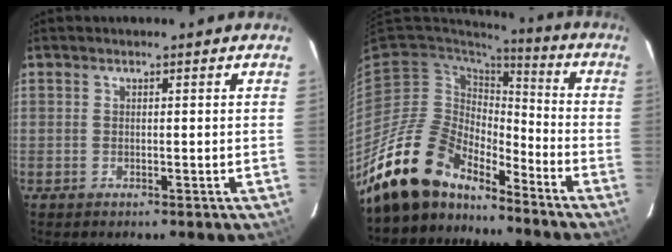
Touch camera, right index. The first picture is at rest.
{"total": 16.4, "force": [-14.2, 5.9, 5.7], "torque": [-0.119, -0.002, -0.264]}